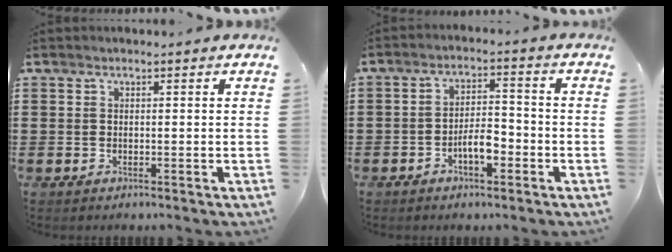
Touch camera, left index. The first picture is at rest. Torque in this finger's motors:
{"motor_torque": [0.36, 0.28, 0.31, 0.09]}